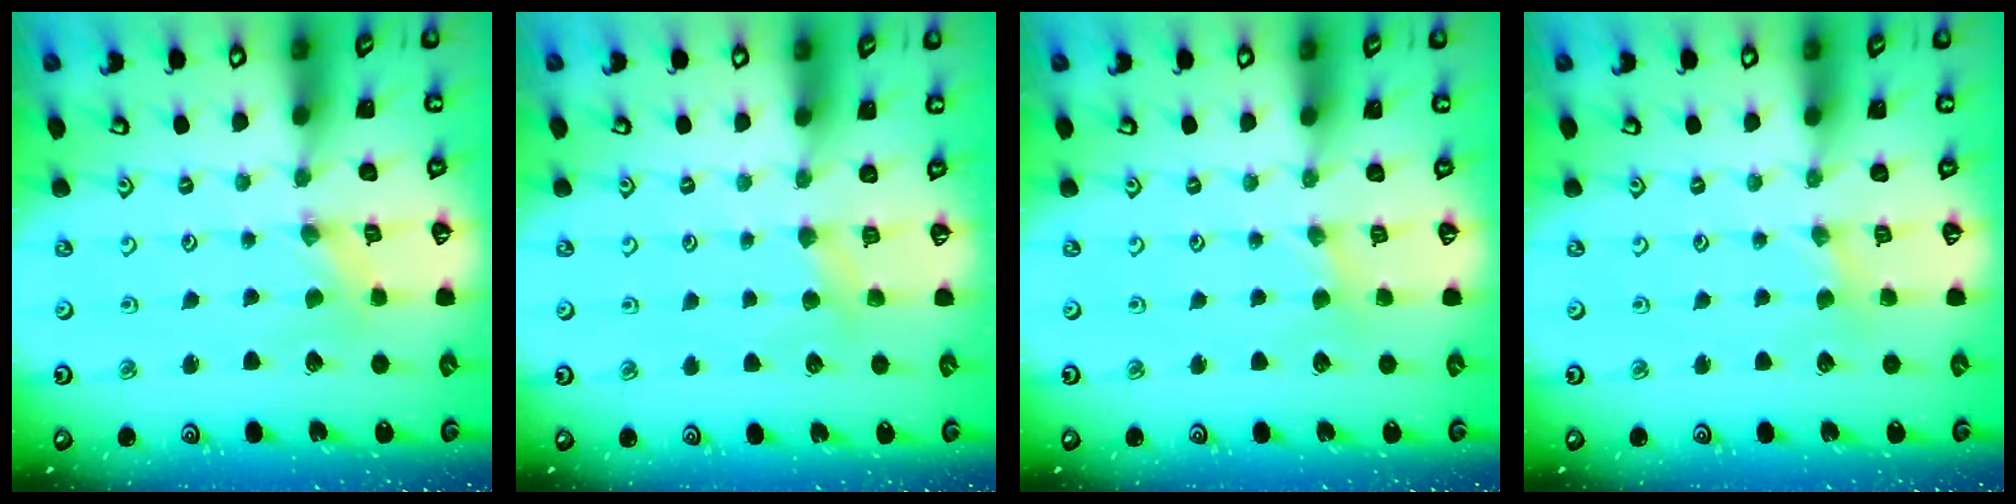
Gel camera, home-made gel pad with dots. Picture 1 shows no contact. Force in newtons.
{"total": 2.9, "press": 2.8, "slide": 0.4}
{"total": 1.6, "press": 1.5, "slide": 0.3}
{"total": 1.6, "press": 1.5, "slide": 0.3}